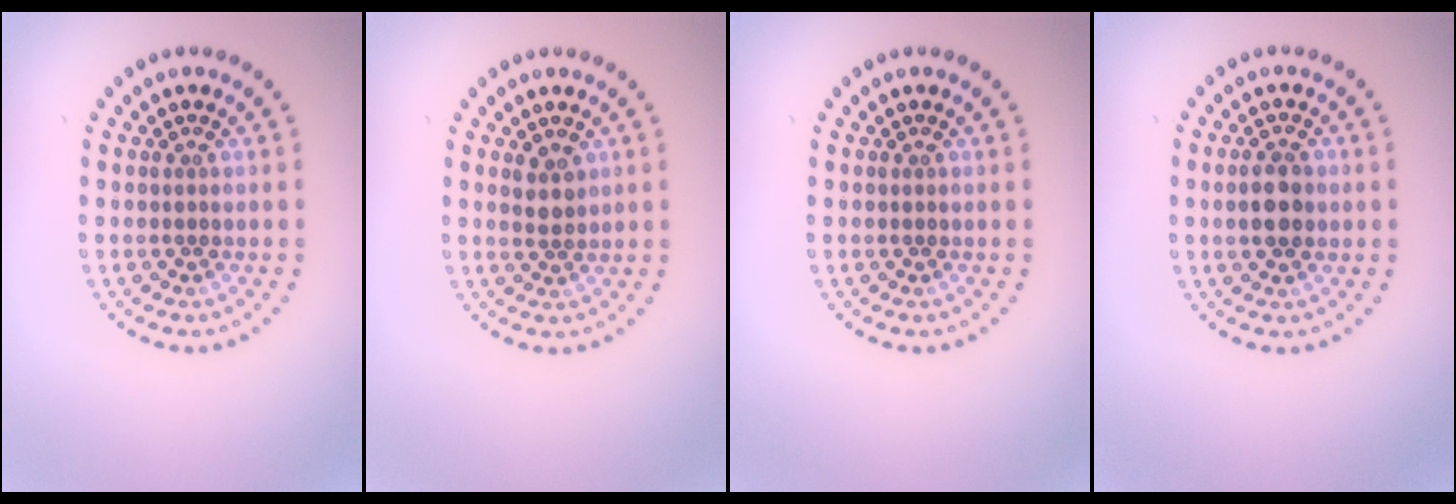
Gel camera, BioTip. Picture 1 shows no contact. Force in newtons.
{"total": 1.7, "press": 1.4, "slide": 1.0}
{"total": 0.0}
{"total": 3.0, "press": 3.0, "slide": 0.1}